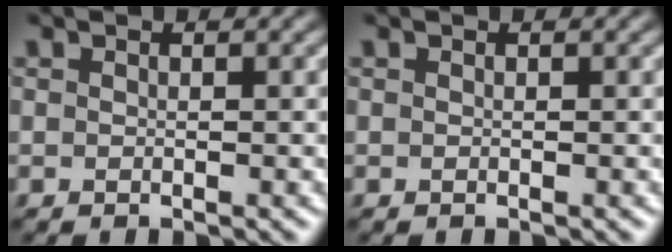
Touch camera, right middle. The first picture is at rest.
{"total": 0.0}